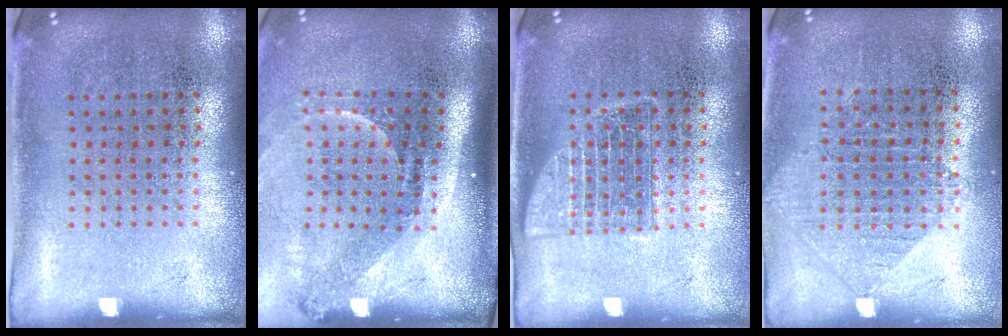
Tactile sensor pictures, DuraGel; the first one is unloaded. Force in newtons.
{"total": 2.2, "press": 1.5, "slide": 1.6}
{"total": 1.2, "press": 1.2, "slide": 0.2}
{"total": 0.9, "press": 0.9, "slide": 0.2}